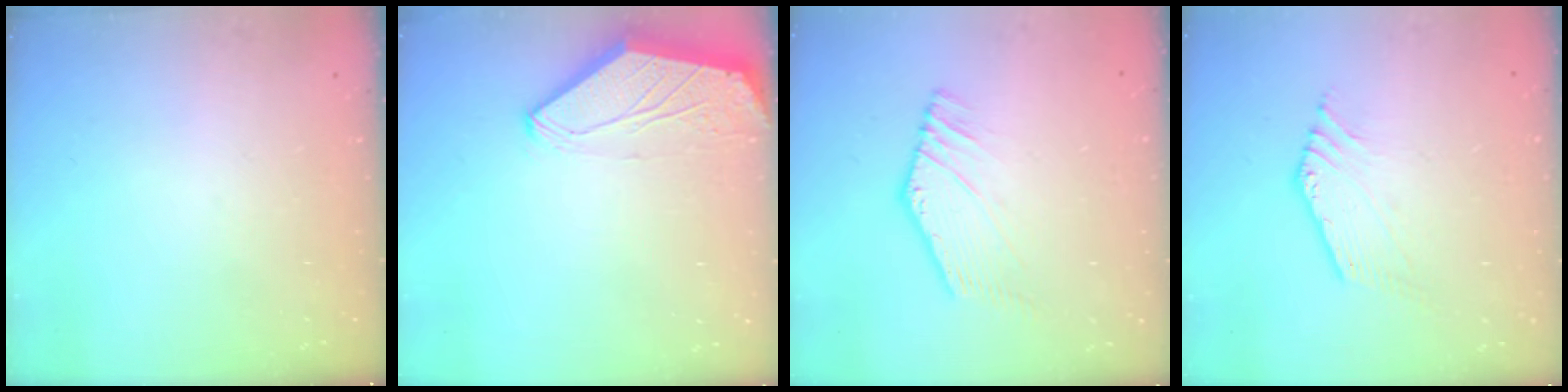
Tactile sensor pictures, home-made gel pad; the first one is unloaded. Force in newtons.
{"total": 0.0}
{"total": 0.9, "press": 0.4, "slide": 0.8}
{"total": 2.8, "press": 2.7, "slide": 0.6}